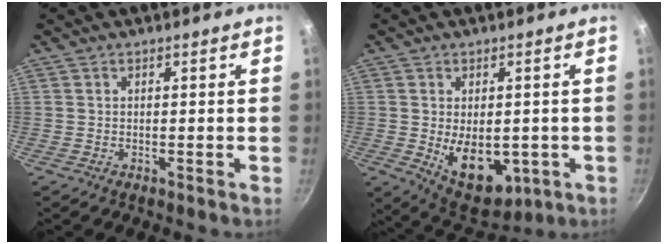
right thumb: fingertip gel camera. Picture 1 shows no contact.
{"total": 12.1, "force": [-2.0, 7.5, 9.3], "torque": [-0.105, -0.012, -0.005]}